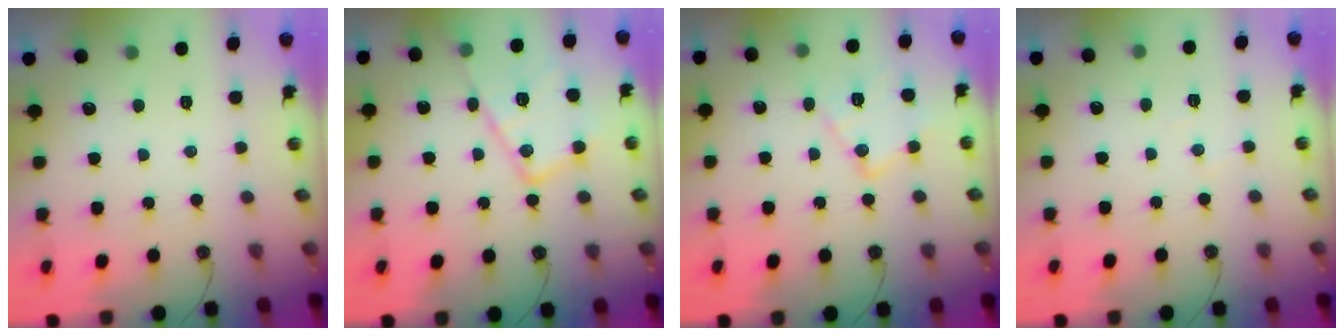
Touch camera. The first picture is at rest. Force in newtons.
{"total": 16.9, "press": 16.9, "slide": 1.3}
{"total": 13.3, "press": 13.3, "slide": 0.6}
{"total": 2.1, "press": 2.1, "slide": 0.4}